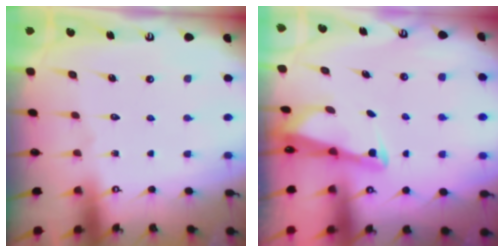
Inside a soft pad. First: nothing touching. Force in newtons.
{"total": 2.6, "press": 2.6, "slide": 0.2}